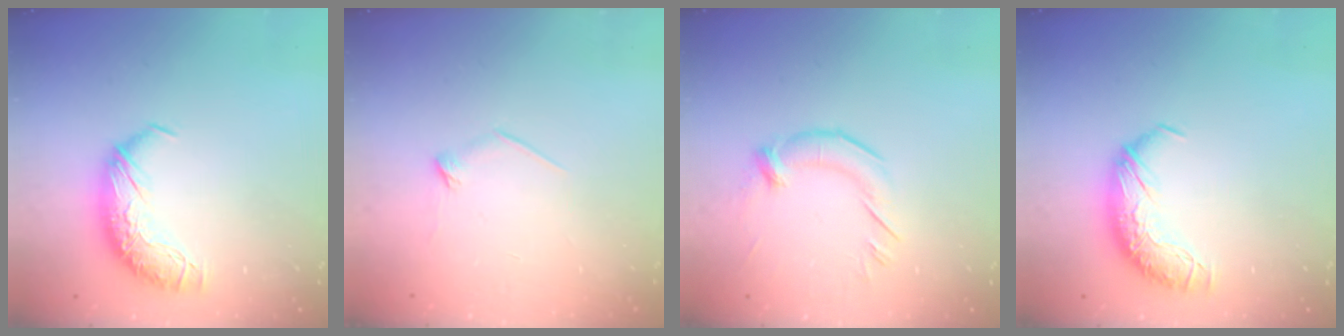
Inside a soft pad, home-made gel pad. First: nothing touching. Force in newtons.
{"total": 8.0, "press": 8.0, "slide": 0.7}
{"total": 1.9, "press": 1.6, "slide": 1.1}
{"total": 0.0}